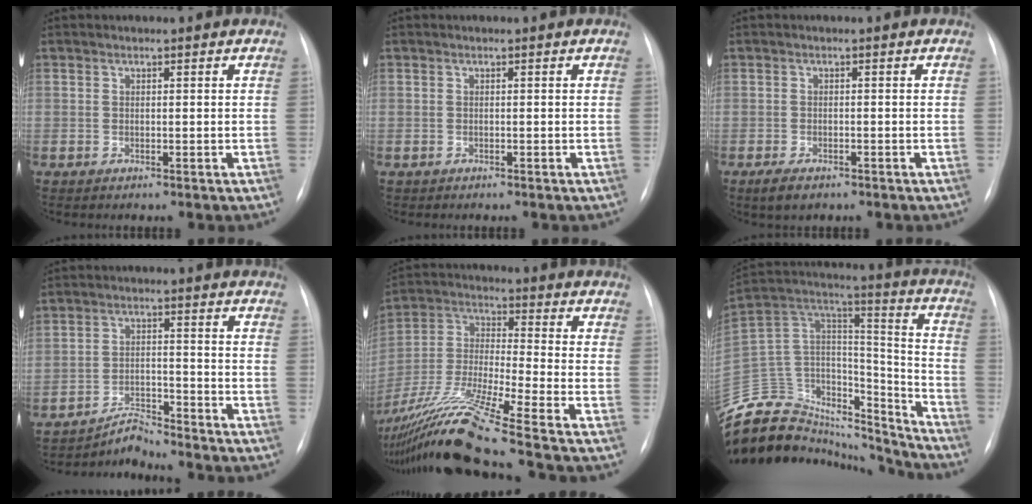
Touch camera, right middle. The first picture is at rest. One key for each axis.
{"total": 0.0}
{"total": 2.8, "fx": -1.9, "fy": 1.2, "fz": 1.7, "tx": -0.039, "ty": -0.005, "tz": -0.027}
{"total": 4.1, "fx": -4.0, "fy": -0.4, "fz": -0.7, "tx": 0.009, "ty": -0.009, "tz": -0.067}
{"total": 18.9, "fx": -14.7, "fy": -1.6, "fz": 11.9, "tx": -0.280, "ty": -0.035, "tz": -0.280}
{"total": 30.7, "fx": -28.1, "fy": 9.2, "fz": 8.2, "tx": -0.174, "ty": 0.038, "tz": -0.433}